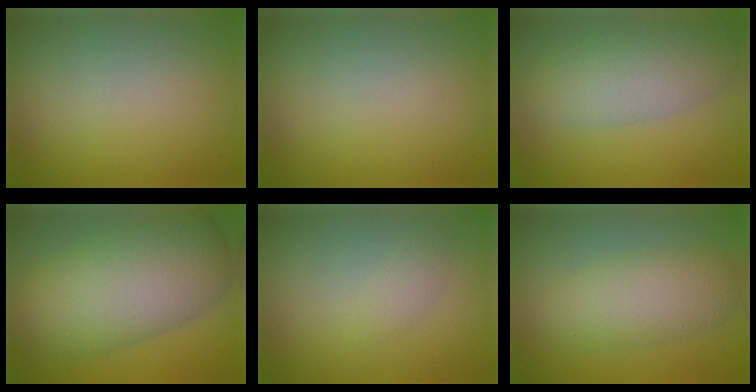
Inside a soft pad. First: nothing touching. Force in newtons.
{"total": 0.0}
{"total": 5.8, "press": 5.8, "slide": 0.1}
{"total": 11.1, "press": 11.0, "slide": 0.5}
{"total": 1.1, "press": 1.1, "slide": 0.0}
{"total": 4.8, "press": 4.8, "slide": 0.2}